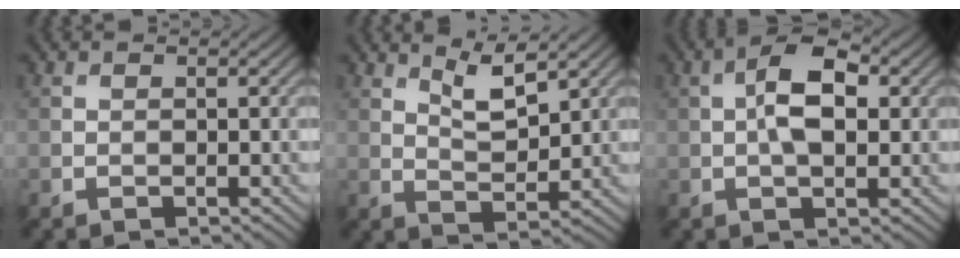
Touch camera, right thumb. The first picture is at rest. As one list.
[{"total": 4.5, "force": [2.9, 1.2, 3.2], "torque": [-0.070, -0.006, 0.058]}, {"total": 5.9, "force": [0.6, 2.8, 5.2], "torque": [-0.096, 0.008, 0.003]}]